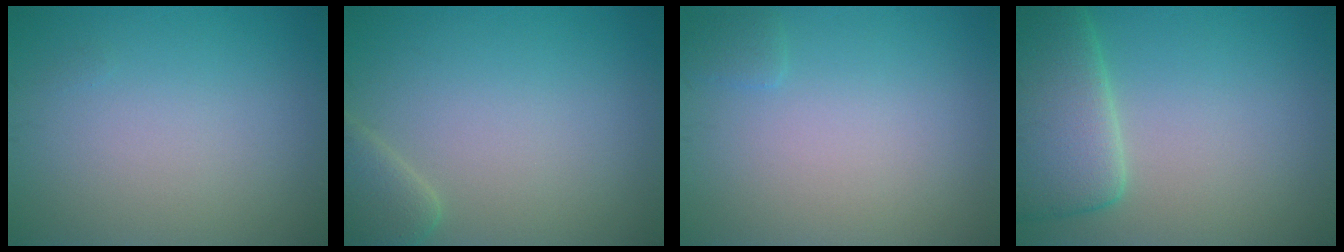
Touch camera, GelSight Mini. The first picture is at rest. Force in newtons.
{"total": 2.6, "press": 2.6, "slide": 0.2}
{"total": 0.7, "press": 0.7, "slide": 0.1}
{"total": 6.4, "press": 6.3, "slide": 0.8}